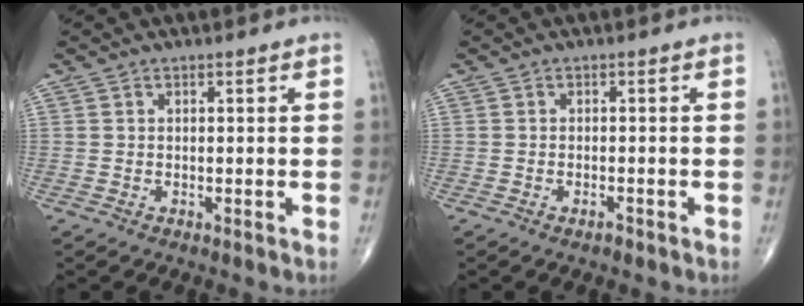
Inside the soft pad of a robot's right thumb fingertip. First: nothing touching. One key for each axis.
{"total": 1.2, "fx": -0.9, "fy": 0.4, "fz": 0.7, "tx": -0.015, "ty": 0.002, "tz": -0.015}